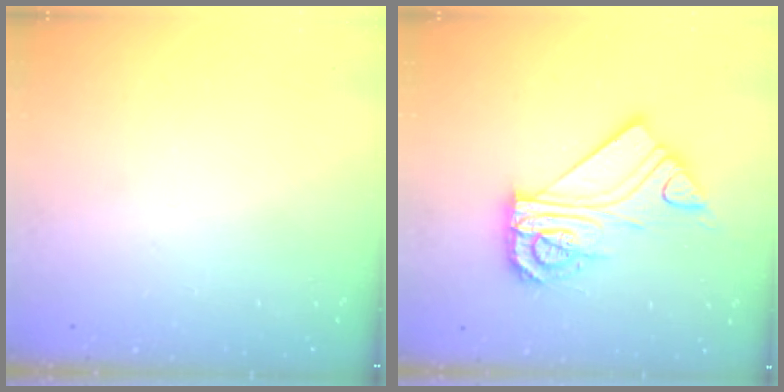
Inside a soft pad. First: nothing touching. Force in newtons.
{"total": 13.6, "press": 13.6, "slide": 0.7}